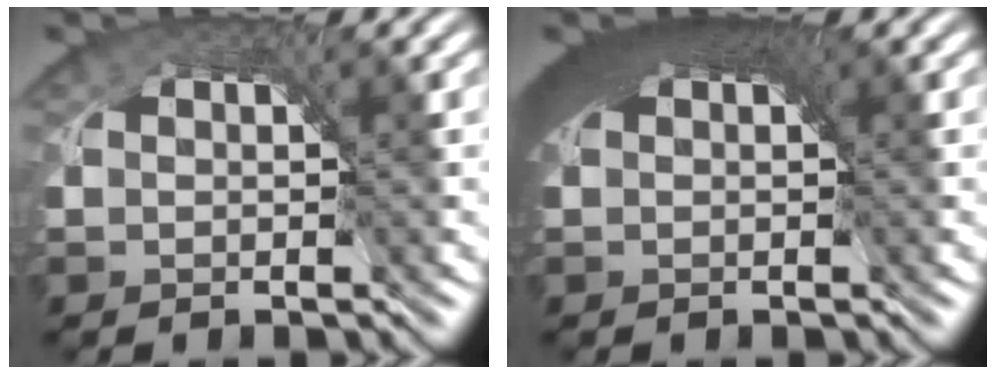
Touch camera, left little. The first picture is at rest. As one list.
[{"total": 7.3, "force": [2.0, 4.3, 5.5], "torque": [-0.099, -0.007, 0.028]}]